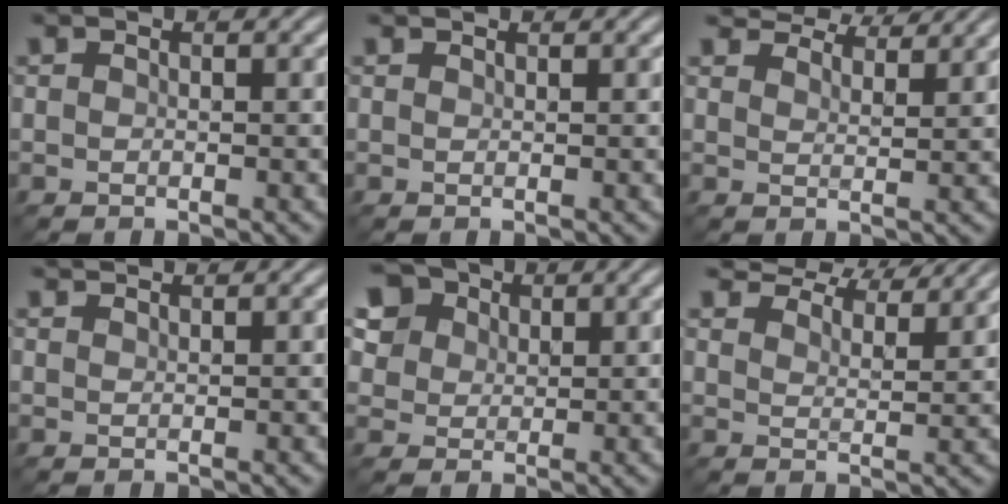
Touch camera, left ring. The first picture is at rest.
{"total": 0.6, "force": [0.6, 0.0, 0.1], "torque": [-0.001, -0.005, 0.007]}
{"total": 6.6, "force": [6.2, 1.1, 1.9], "torque": [-0.045, -0.006, 0.093]}
{"total": 1.3, "force": [1.2, 0.1, 0.4], "torque": [-0.003, -0.002, 0.014]}
{"total": 9.0, "force": [5.2, 6.3, 3.7], "torque": [-0.098, 0.016, 0.080]}
{"total": 8.2, "force": [7.6, 1.6, 2.7], "torque": [-0.050, -0.005, 0.106]}